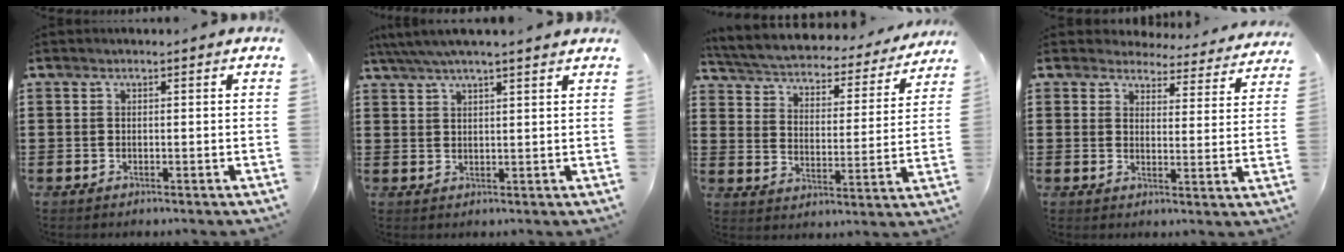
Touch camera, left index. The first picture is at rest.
{"total": 3.9, "force": [3.3, 0.1, 2.1], "torque": [-0.050, -0.003, 0.059]}
{"total": 3.1, "force": [2.9, 0.6, 0.7], "torque": [-0.033, -0.026, 0.040]}
{"total": 4.1, "force": [4.0, 0.7, 0.4], "torque": [-0.022, -0.028, 0.067]}